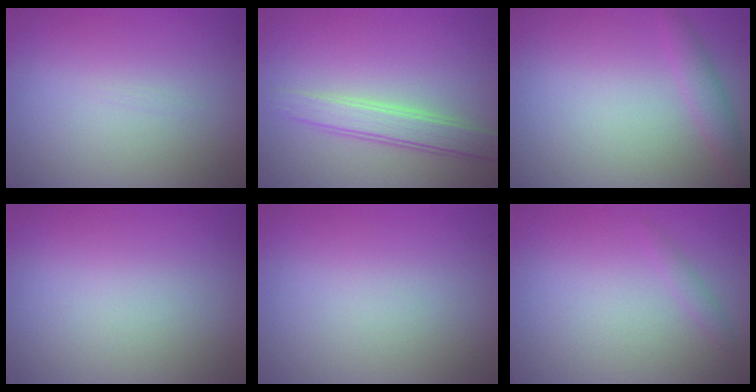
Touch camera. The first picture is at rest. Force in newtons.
{"total": 3.2, "press": 3.2, "slide": 0.1}
{"total": 1.8, "press": 1.8, "slide": 0.2}
{"total": 0.0}
{"total": 0.0}
{"total": 0.8, "press": 0.8, "slide": 0.0}